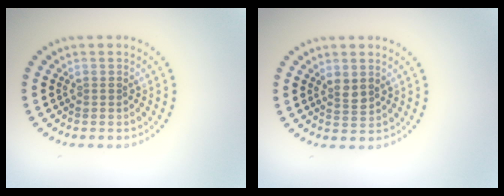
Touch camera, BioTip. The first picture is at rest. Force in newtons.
{"total": 1.4, "press": 1.4, "slide": 0.5}